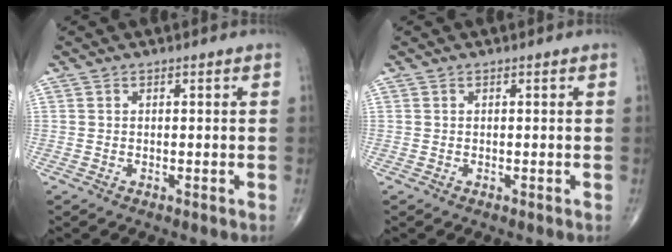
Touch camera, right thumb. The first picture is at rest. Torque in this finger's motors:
{"motor_torque": [-0.13, 0.14, -0.18, -0.08, 0.00]}